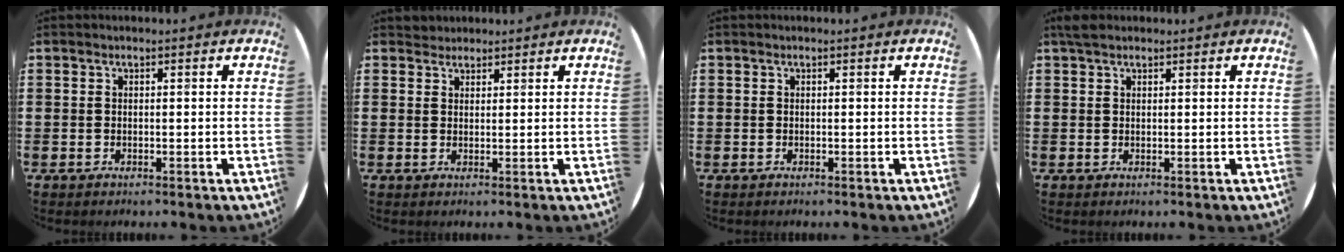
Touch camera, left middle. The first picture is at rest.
{"total": 1.6, "force": [1.5, 0.5, -0.2], "torque": [0.001, 0.004, 0.030]}
{"total": 0.0}
{"total": 1.6, "force": [1.3, 0.7, 0.7], "torque": [-0.008, 0.002, 0.022]}